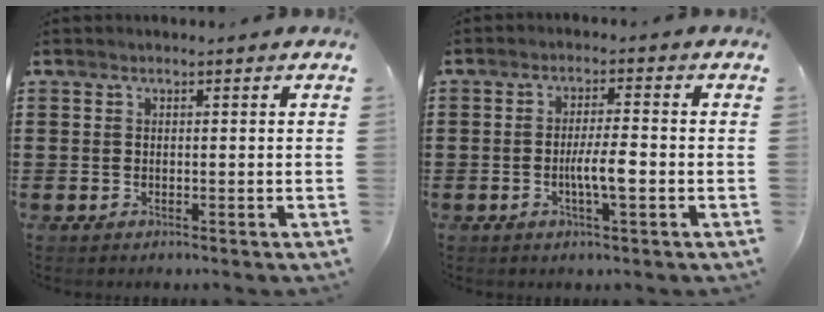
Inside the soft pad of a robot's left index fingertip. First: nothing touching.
{"total": 4.6, "force": [-1.0, 0.8, 4.4], "torque": [-0.083, 0.000, -0.022]}